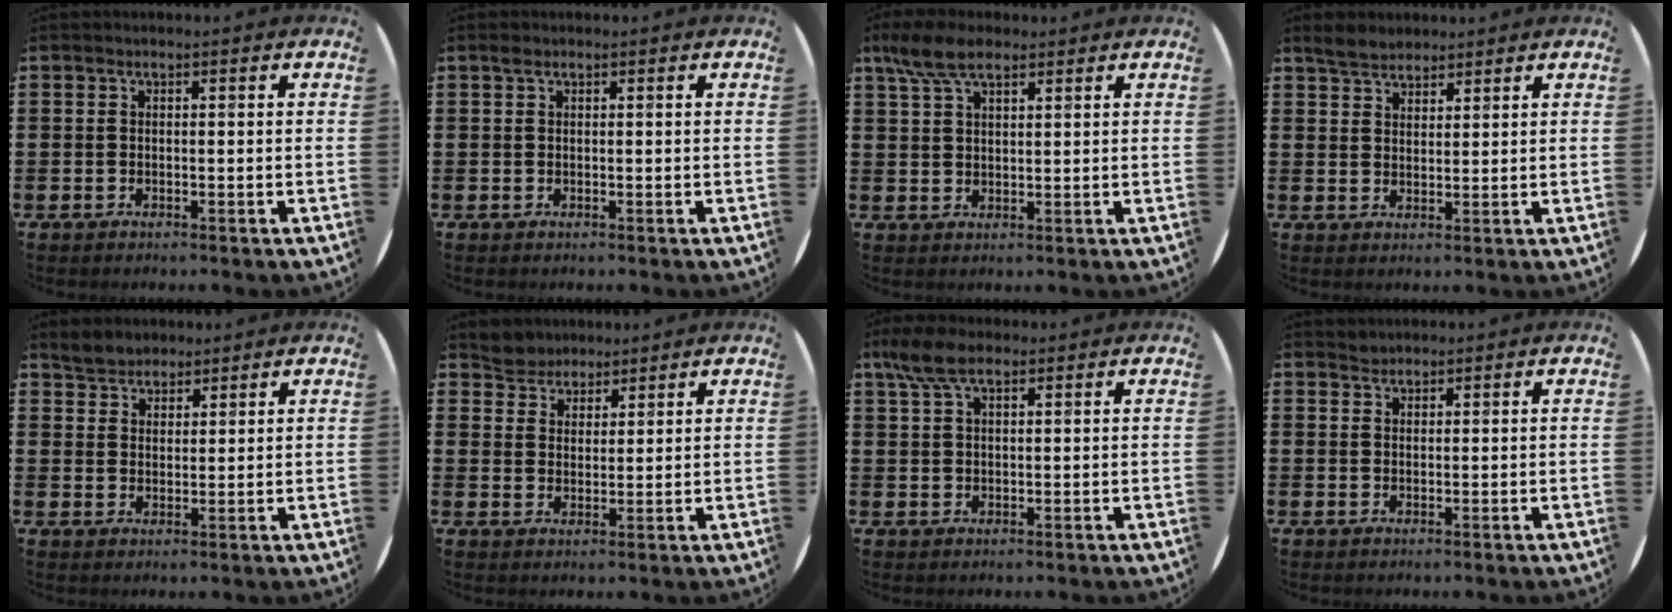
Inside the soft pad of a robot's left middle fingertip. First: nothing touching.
{"total": 1.3, "force": [0.9, 0.5, 0.9], "torque": [-0.018, 0.005, 0.015]}
{"total": 5.8, "force": [4.2, 2.4, 3.3], "torque": [-0.065, -0.001, 0.076]}
{"total": 3.2, "force": [3.0, 1.1, 0.4], "torque": [-0.015, 0.002, 0.057]}
{"total": 3.4, "force": [3.1, 1.3, -0.2], "torque": [-0.006, 0.001, 0.061]}
{"total": 3.9, "force": [3.6, 1.3, -0.8], "torque": [0.001, -0.007, 0.069]}
{"total": 5.2, "force": [3.4, 2.3, 3.1], "torque": [-0.061, 0.002, 0.061]}
{"total": 0.7, "force": [0.7, 0.2, -0.2], "torque": [0.005, 0.004, 0.013]}